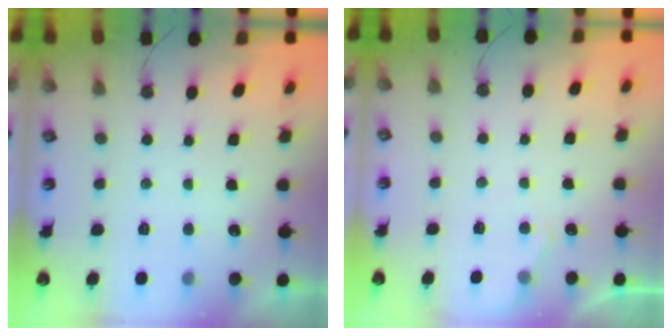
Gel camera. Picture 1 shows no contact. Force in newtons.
{"total": 4.3, "press": 4.3, "slide": 0.5}